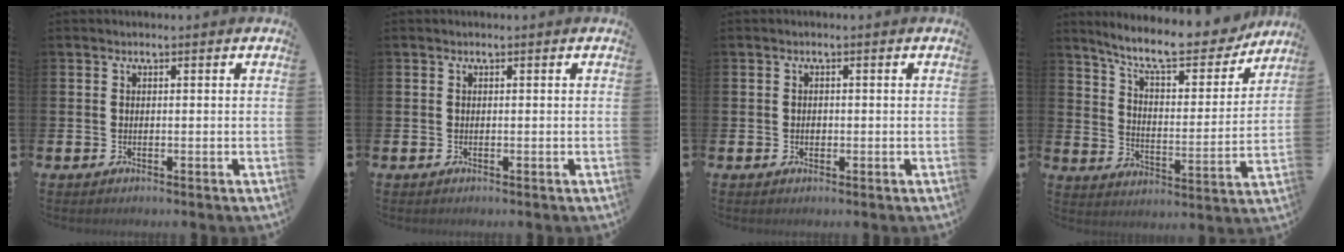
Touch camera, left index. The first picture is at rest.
{"total": 0.0}
{"total": 0.8, "force": [-0.1, 0.7, 0.4], "torque": [-0.008, 0.005, -0.005]}
{"total": 10.4, "force": [9.2, 2.2, 4.3], "torque": [-0.108, -0.060, 0.156]}